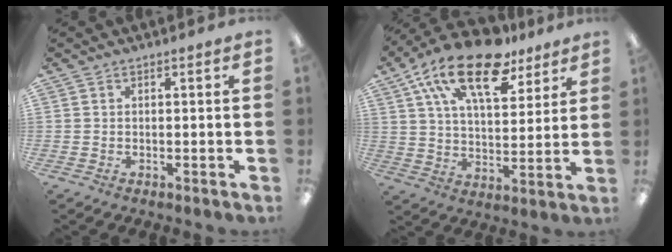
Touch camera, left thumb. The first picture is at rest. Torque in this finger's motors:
{"motor_torque": [0.60, 0.63, 1.75, -0.99, 0.43]}